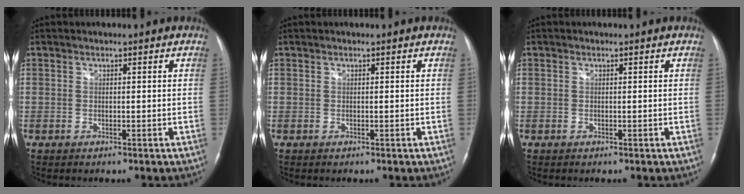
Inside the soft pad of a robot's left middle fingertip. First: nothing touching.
{"total": 0.0}
{"total": 0.0}